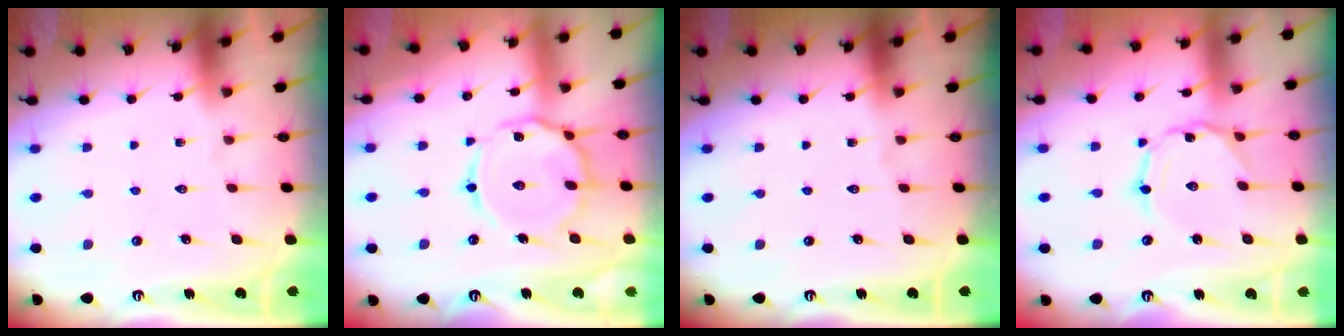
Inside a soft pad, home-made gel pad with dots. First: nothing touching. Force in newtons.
{"total": 12.8, "press": 12.8, "slide": 0.8}
{"total": 0.0}
{"total": 1.2, "press": 1.2, "slide": 0.3}